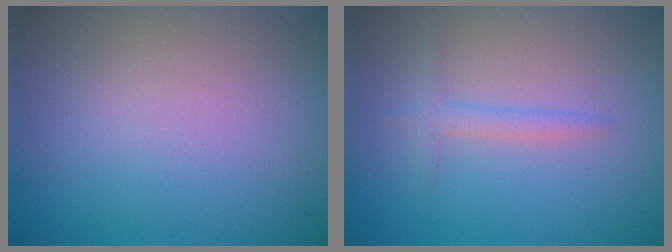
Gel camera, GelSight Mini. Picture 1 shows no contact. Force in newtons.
{"total": 1.5, "press": 1.5, "slide": 0.1}